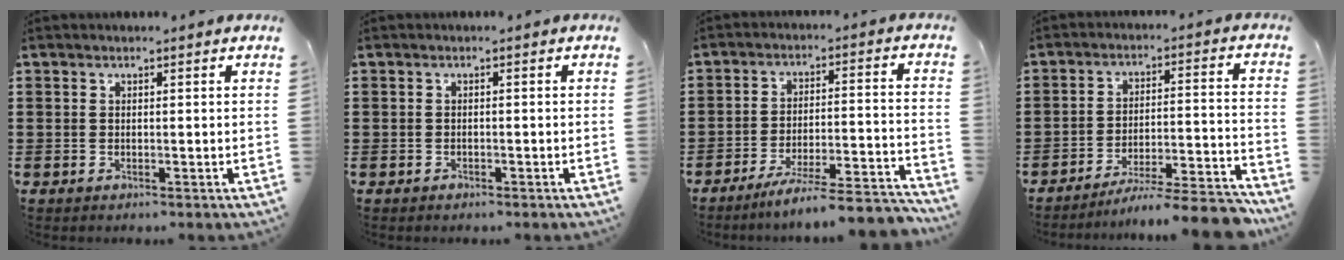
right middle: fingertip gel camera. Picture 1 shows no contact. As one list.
[{"total": 0.5, "force": [-0.4, 0.2, 0.2], "torque": [-0.004, -0.001, -0.009]}, {"total": 7.1, "force": [-6.4, -0.3, 3.2], "torque": [-0.049, -0.009, -0.120]}, {"total": 8.2, "force": [-7.3, 0.4, 3.5], "torque": [-0.043, 0.010, -0.138]}]